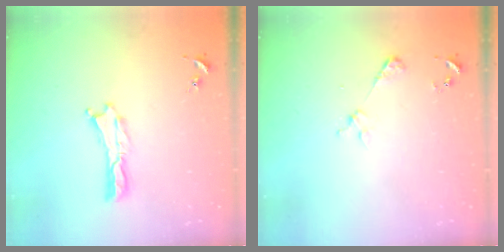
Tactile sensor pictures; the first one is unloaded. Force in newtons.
{"total": 2.2, "press": 2.2, "slide": 0.2}